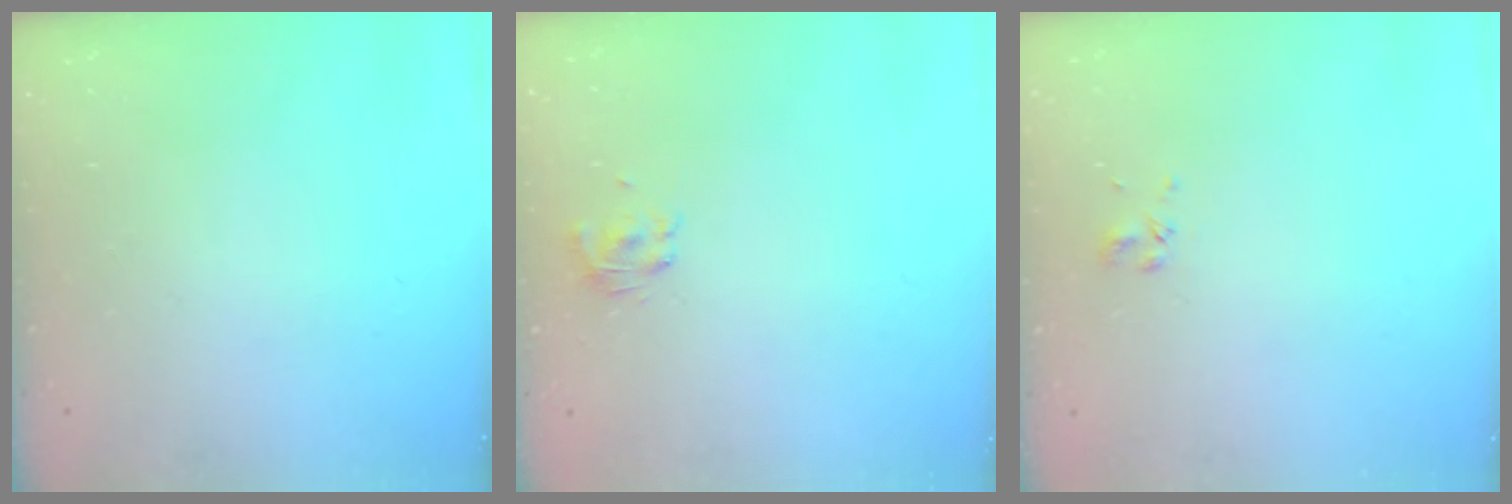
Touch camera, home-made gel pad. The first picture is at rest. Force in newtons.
{"total": 2.0, "press": 1.9, "slide": 0.8}
{"total": 2.5, "press": 2.3, "slide": 0.9}